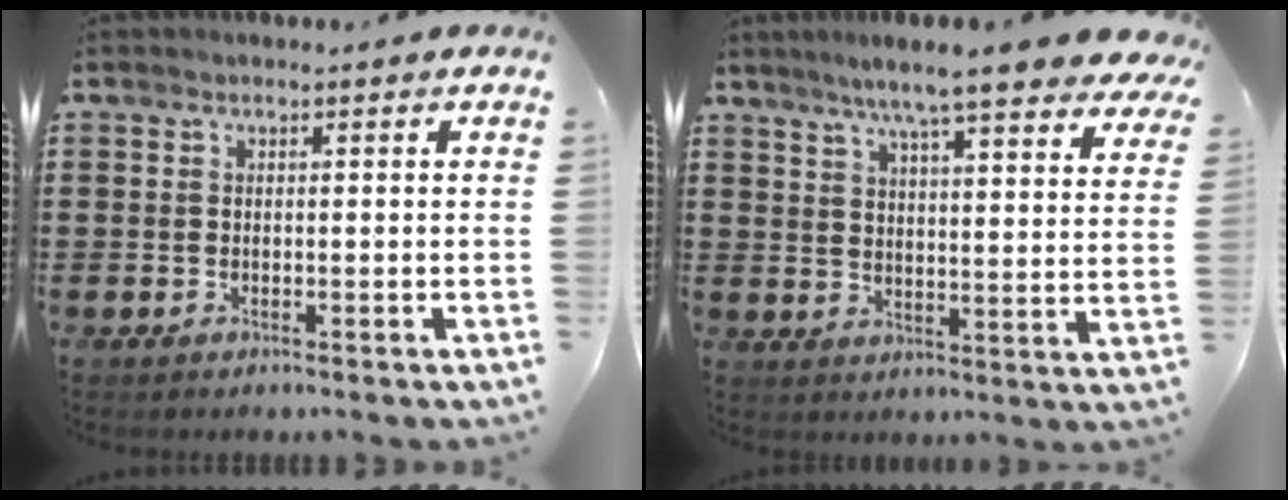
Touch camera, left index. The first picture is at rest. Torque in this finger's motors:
{"motor_torque": [1.32, 0.82, 0.38, 0.02]}